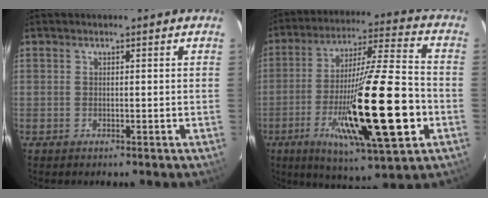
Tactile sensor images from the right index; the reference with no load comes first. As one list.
[{"total": 23.4, "force": [-6.4, 2.4, 22.4], "torque": [-0.387, -0.022, -0.101]}]